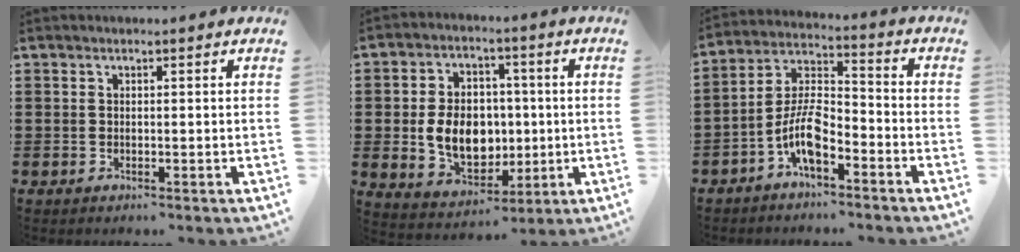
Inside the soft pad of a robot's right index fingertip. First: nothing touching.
{"total": 9.8, "force": [-0.4, 7.3, 6.5], "torque": [-0.127, 0.008, -0.009]}
{"total": 7.9, "force": [-4.4, 3.0, 5.9], "torque": [-0.134, 0.001, -0.087]}